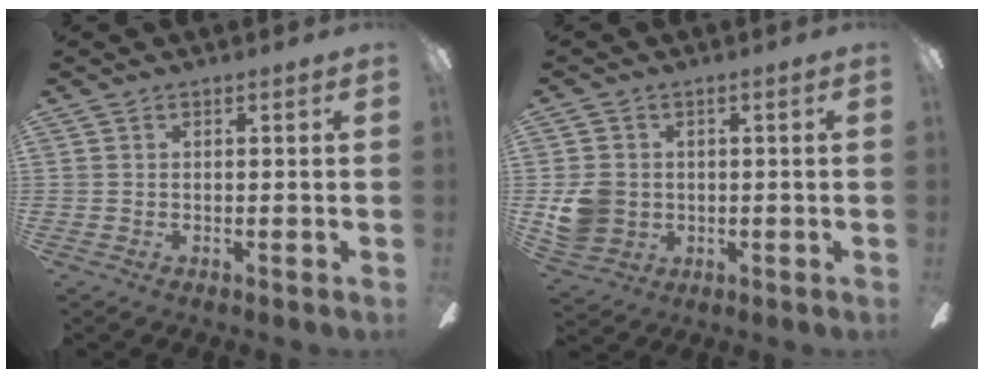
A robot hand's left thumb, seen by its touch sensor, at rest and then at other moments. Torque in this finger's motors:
{"motor_torque": [0.55, 1.62, 0.51, -0.62, 0.09]}